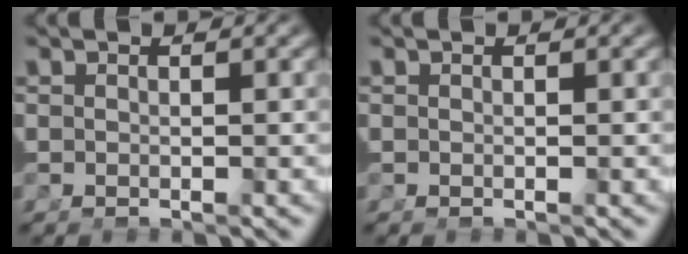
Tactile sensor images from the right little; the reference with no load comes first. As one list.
[{"total": 0.0}]